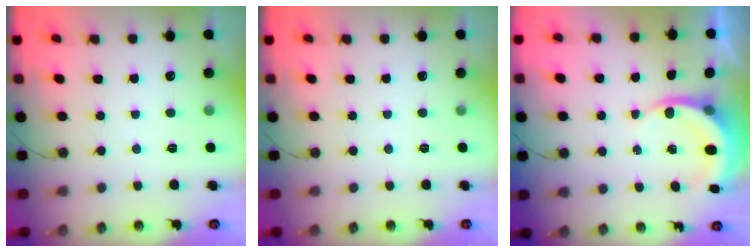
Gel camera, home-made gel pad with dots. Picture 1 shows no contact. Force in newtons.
{"total": 0.0}
{"total": 5.1, "press": 5.1, "slide": 0.5}